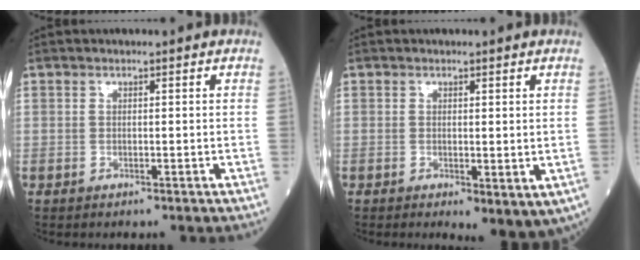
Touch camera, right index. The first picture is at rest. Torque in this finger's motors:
{"motor_torque": [0.31, -0.37, 0.20, 0.05]}